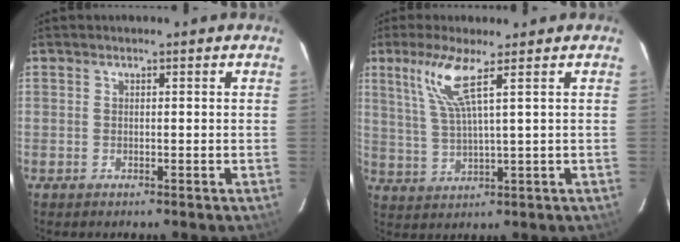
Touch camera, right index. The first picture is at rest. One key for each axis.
{"total": 7.3, "fx": 3.8, "fy": -0.1, "fz": 6.2, "tx": -0.131, "ty": -0.003, "tz": 0.084}